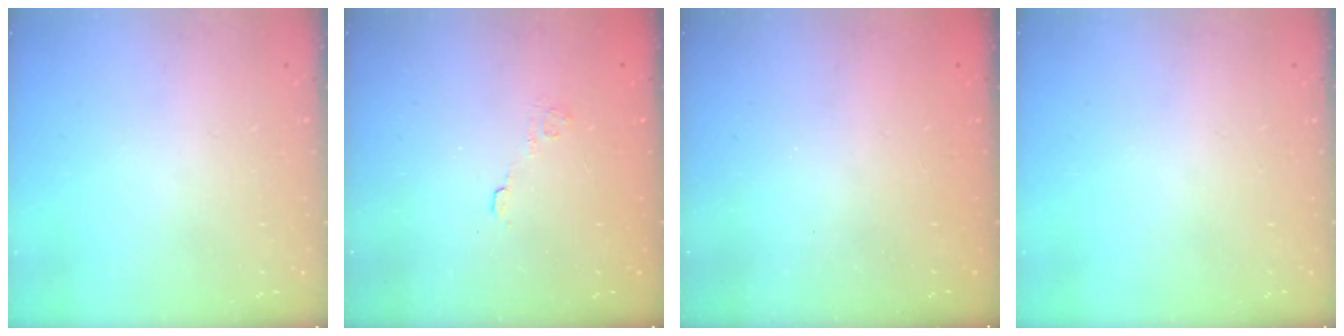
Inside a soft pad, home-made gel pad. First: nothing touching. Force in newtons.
{"total": 2.4, "press": 2.1, "slide": 1.3}
{"total": 2.5, "press": 2.3, "slide": 0.8}
{"total": 0.0}